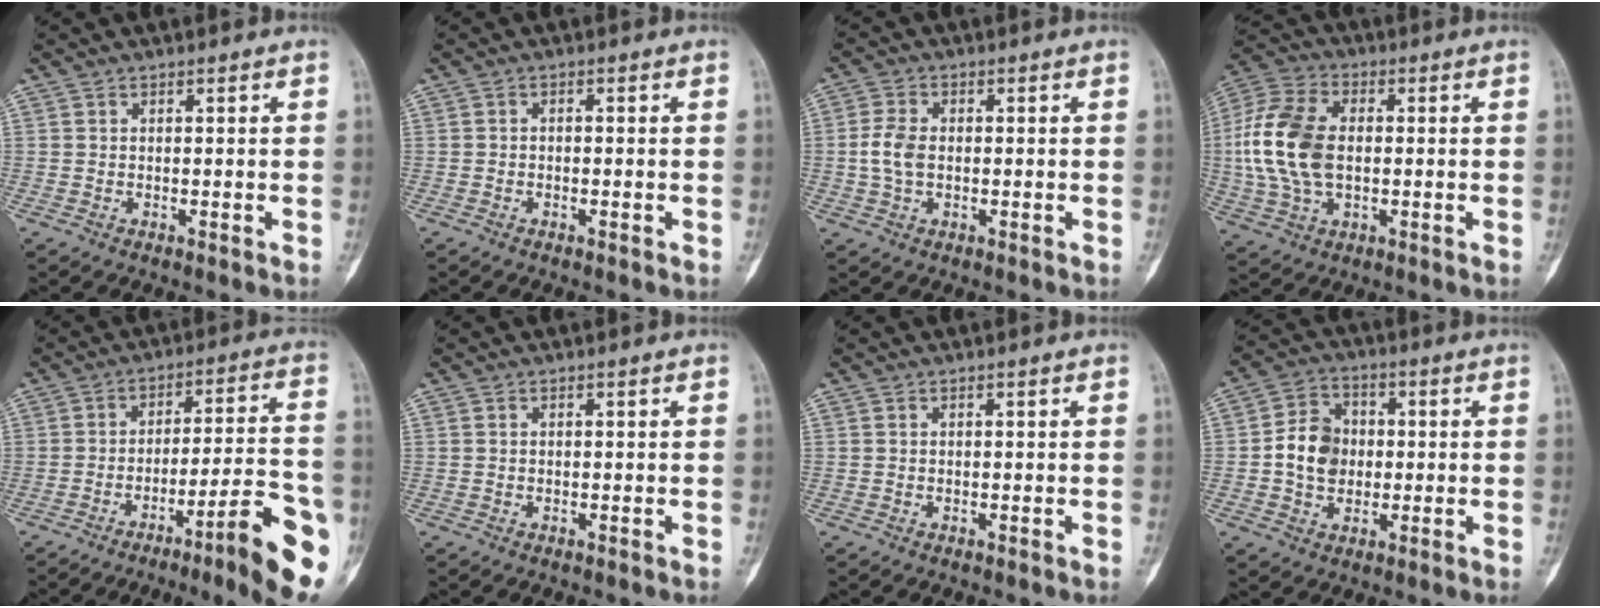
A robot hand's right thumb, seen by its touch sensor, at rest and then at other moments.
{"total": 0.7, "force": [-0.4, 0.3, 0.5], "torque": [-0.006, 0.002, -0.013]}
{"total": 5.0, "force": [-0.2, 3.2, 3.8], "torque": [-0.085, 0.009, -0.008]}
{"total": 15.8, "force": [0.2, 10.0, 12.3], "torque": [-0.255, 0.016, 0.001]}
{"total": 16.4, "force": [-7.7, 2.4, 14.3], "torque": [-0.175, 0.045, -0.106]}
{"total": 0.0}
{"total": 0.0}
{"total": 9.1, "force": [-0.3, 7.4, 5.2], "torque": [-0.067, 0.015, -0.011]}